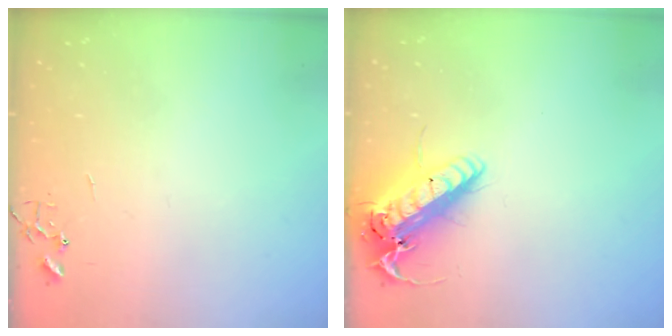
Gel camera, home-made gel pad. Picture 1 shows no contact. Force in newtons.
{"total": 18.3, "press": 18.0, "slide": 3.3}